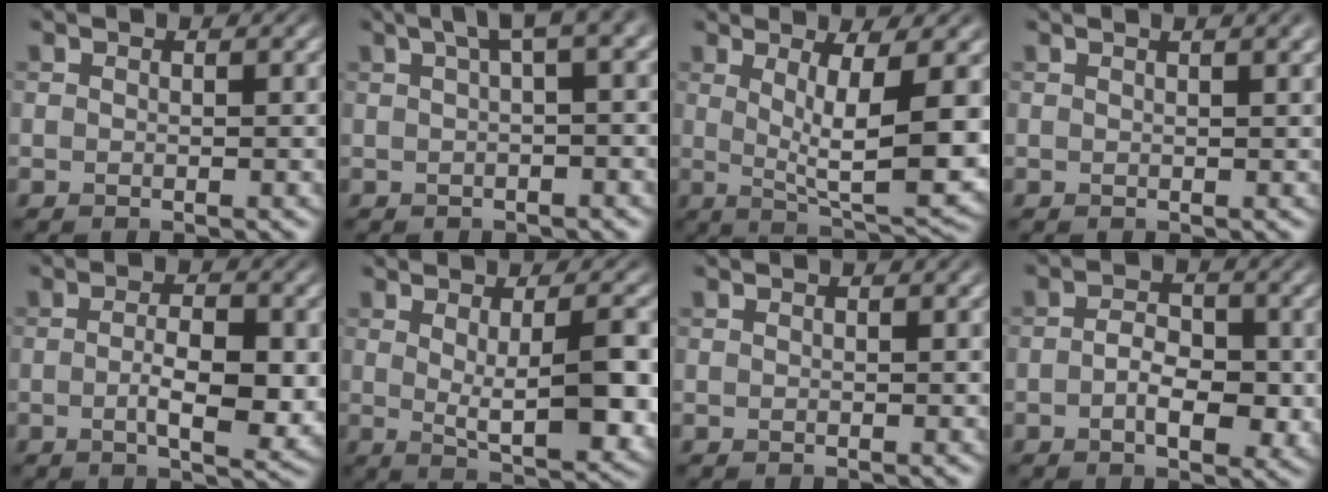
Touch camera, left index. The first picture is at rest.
{"total": 4.5, "force": [1.4, 1.1, 4.1], "torque": [-0.044, 0.022, 0.017]}
{"total": 8.0, "force": [1.3, 2.1, 7.6], "torque": [-0.126, -0.016, 0.029]}
{"total": 3.0, "force": [1.6, 1.1, 2.3], "torque": [-0.012, 0.006, 0.010]}
{"total": 5.4, "force": [-0.5, 2.0, 5.0], "torque": [-0.084, -0.012, -0.005]}
{"total": 7.1, "force": [0.4, 2.1, 6.8], "torque": [-0.097, -0.013, 0.013]}
{"total": 1.0, "force": [0.5, 0.2, 0.8], "torque": [-0.007, 0.007, 0.007]}
{"total": 4.0, "force": [-0.7, 2.3, 3.2], "torque": [-0.051, -0.005, -0.013]}